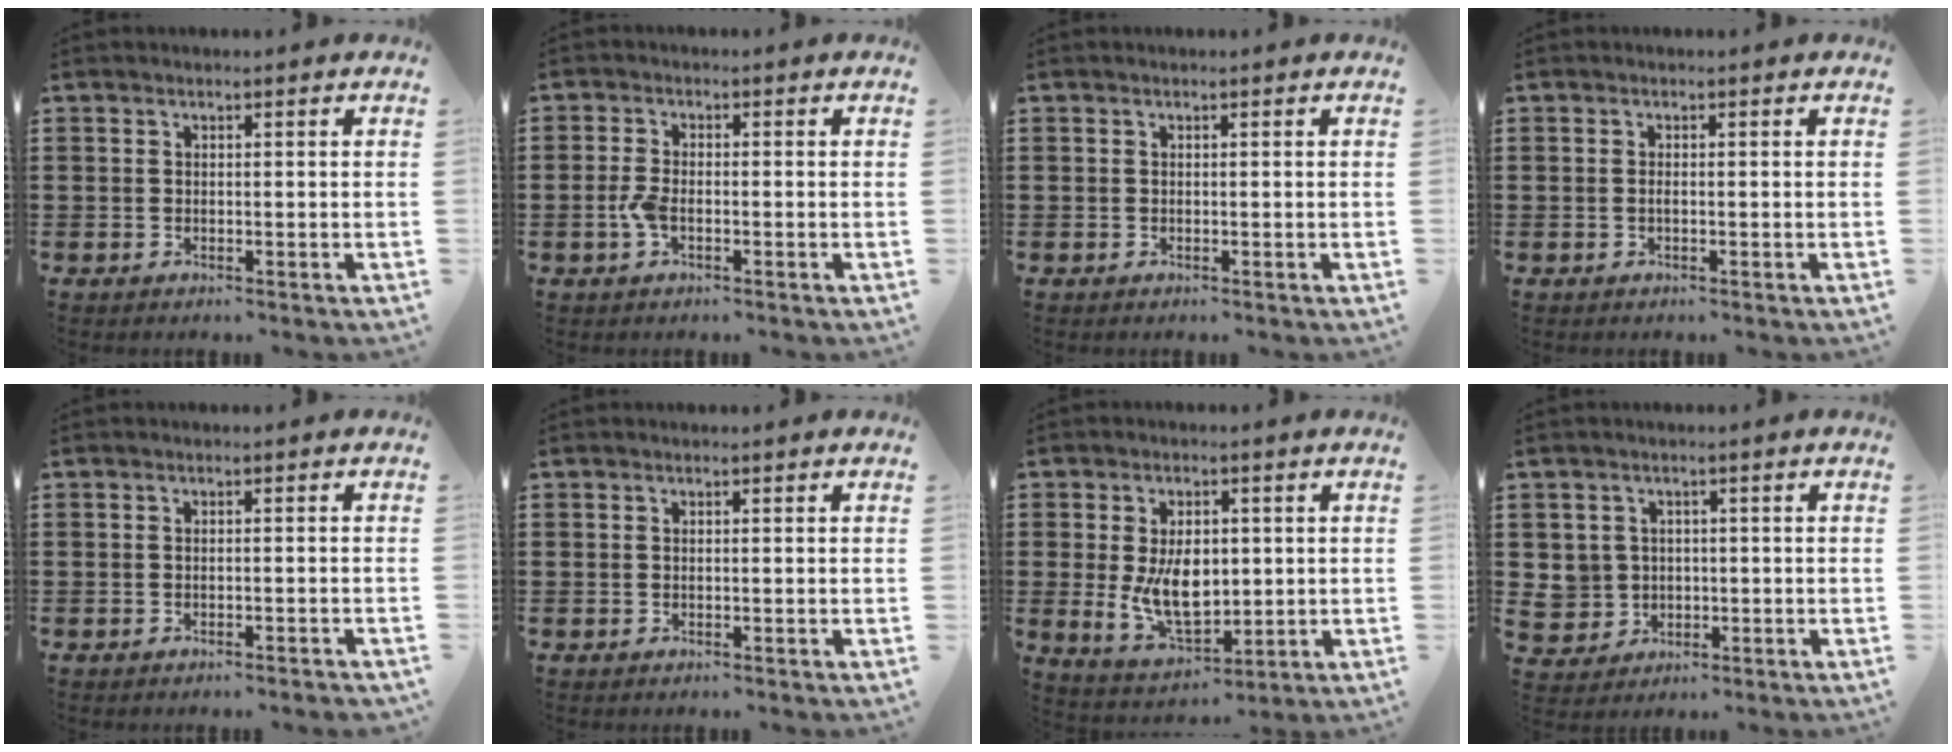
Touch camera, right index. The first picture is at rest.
{"total": 2.9, "force": [-1.0, 1.2, 2.5], "torque": [-0.066, -0.007, -0.023]}
{"total": 0.0}
{"total": 0.5, "force": [-0.2, 0.1, 0.5], "torque": [-0.009, -0.003, -0.003]}
{"total": 0.8, "force": [-0.7, -0.1, 0.2], "torque": [-0.005, -0.002, -0.015]}
{"total": 0.0}
{"total": 8.9, "force": [0.3, 5.4, 7.1], "torque": [-0.127, 0.000, 0.001]}
{"total": 4.0, "force": [-0.1, 3.9, 0.7], "torque": [-0.044, 0.006, -0.007]}